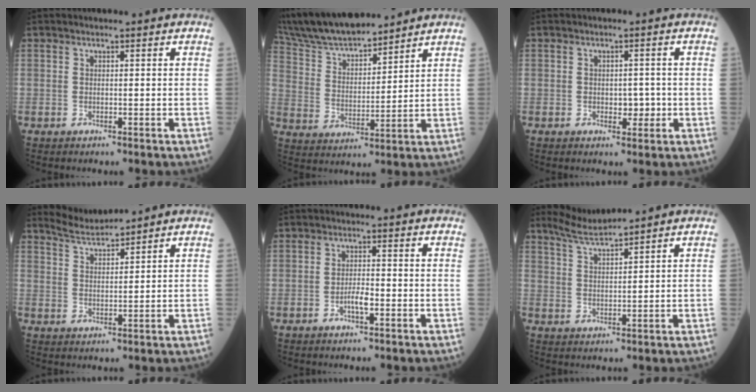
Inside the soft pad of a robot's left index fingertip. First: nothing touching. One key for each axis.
{"total": 13.9, "fx": 12.6, "fy": 2.4, "fz": 5.3, "tx": -0.105, "ty": 0.018, "tz": 0.237}
{"total": 2.3, "fx": -0.5, "fy": 1.5, "fz": 1.8, "tx": -0.018, "ty": -0.002, "tz": -0.006}
{"total": 3.9, "fx": 3.9, "fy": -0.6, "fz": -0.3, "tx": -0.001, "ty": -0.001, "tz": 0.078}
{"total": 2.4, "fx": -1.3, "fy": 0.3, "fz": 1.9, "tx": -0.033, "ty": -0.001, "tz": -0.025}
{"total": 3.8, "fx": 3.7, "fy": -1.1, "fz": 0.3, "tx": -0.013, "ty": -0.008, "tz": 0.077}